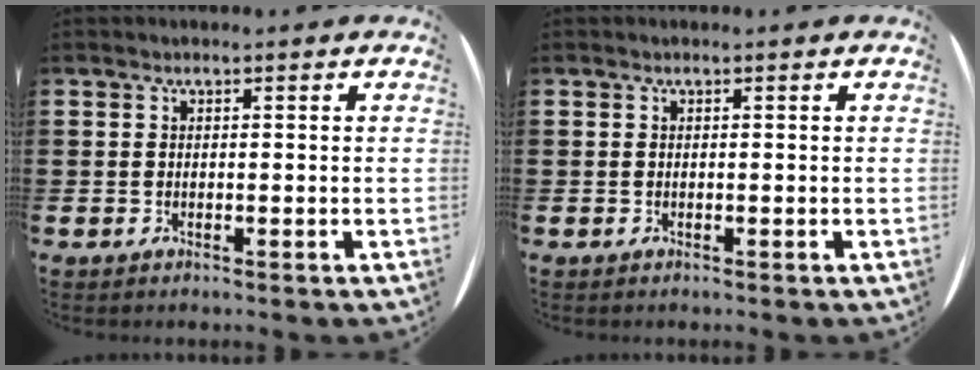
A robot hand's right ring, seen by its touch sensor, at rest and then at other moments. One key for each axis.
{"total": 0.0}